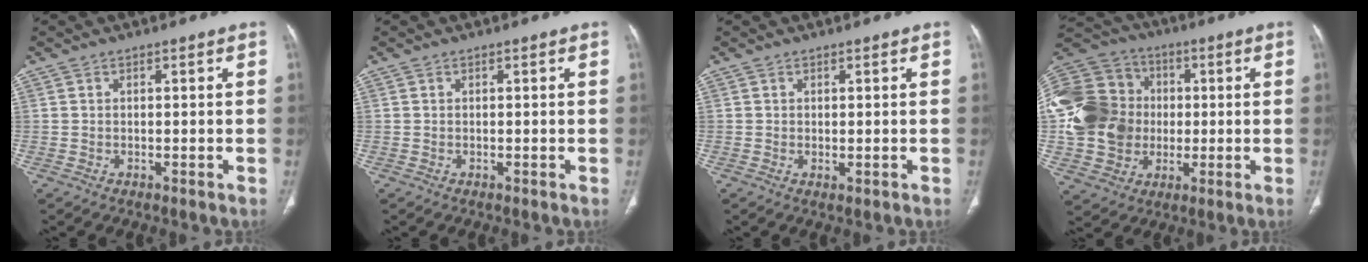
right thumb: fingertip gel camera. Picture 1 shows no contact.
{"total": 0.0}
{"total": 0.9, "force": [-0.1, 0.4, 0.8], "torque": [-0.017, -0.006, 0.002]}
{"total": 25.6, "force": [0.3, 21.1, 14.4], "torque": [-0.322, 0.040, 0.014]}